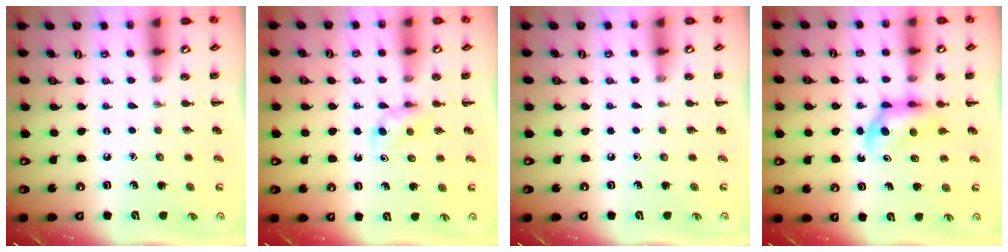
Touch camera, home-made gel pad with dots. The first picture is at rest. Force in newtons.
{"total": 2.7, "press": 2.4, "slide": 1.1}
{"total": 0.0}
{"total": 5.2, "press": 5.1, "slide": 0.7}